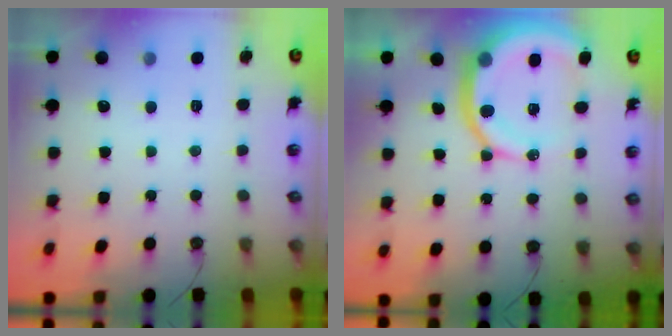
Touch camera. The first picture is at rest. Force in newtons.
{"total": 14.2, "press": 14.1, "slide": 1.9}